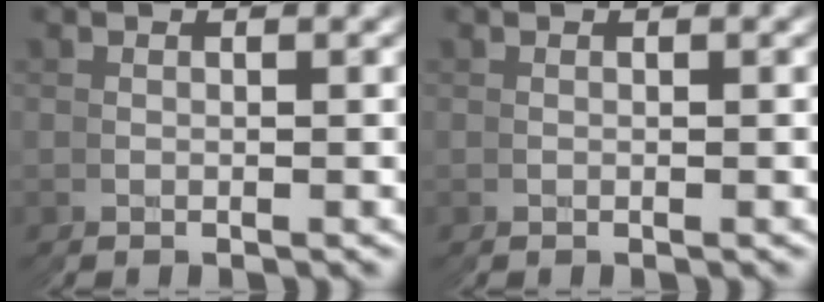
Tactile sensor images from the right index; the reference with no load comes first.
{"total": 0.0}